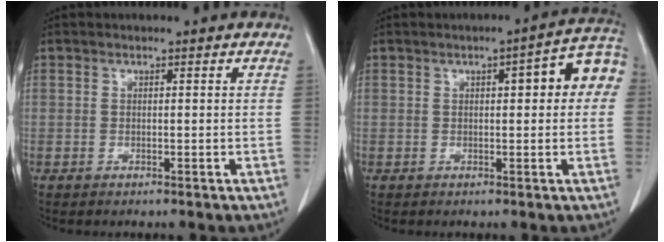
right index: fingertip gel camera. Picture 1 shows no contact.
{"total": 7.8, "force": [1.6, 2.0, 7.3], "torque": [-0.088, 0.027, 0.013]}